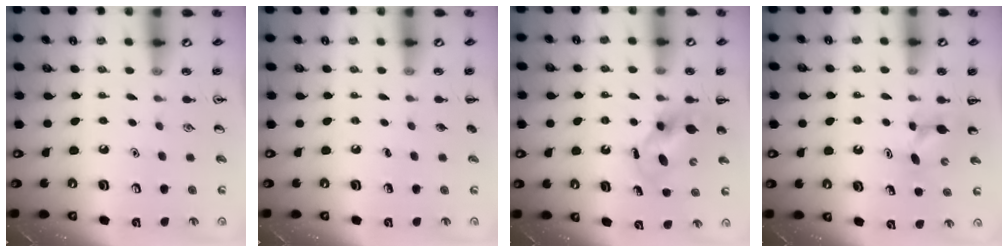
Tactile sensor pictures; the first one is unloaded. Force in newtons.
{"total": 0.0}
{"total": 6.5, "press": 6.5, "slide": 1.0}
{"total": 3.9, "press": 3.7, "slide": 1.0}